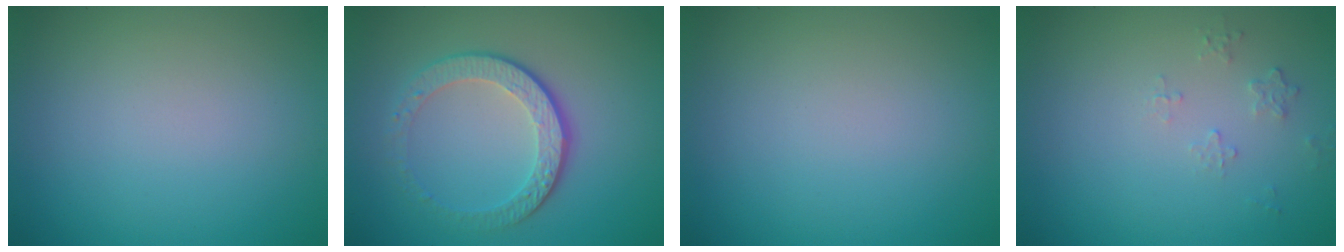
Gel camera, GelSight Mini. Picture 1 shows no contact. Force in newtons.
{"total": 4.4, "press": 3.0, "slide": 3.2}
{"total": 0.0}
{"total": 0.7, "press": 0.5, "slide": 0.5}